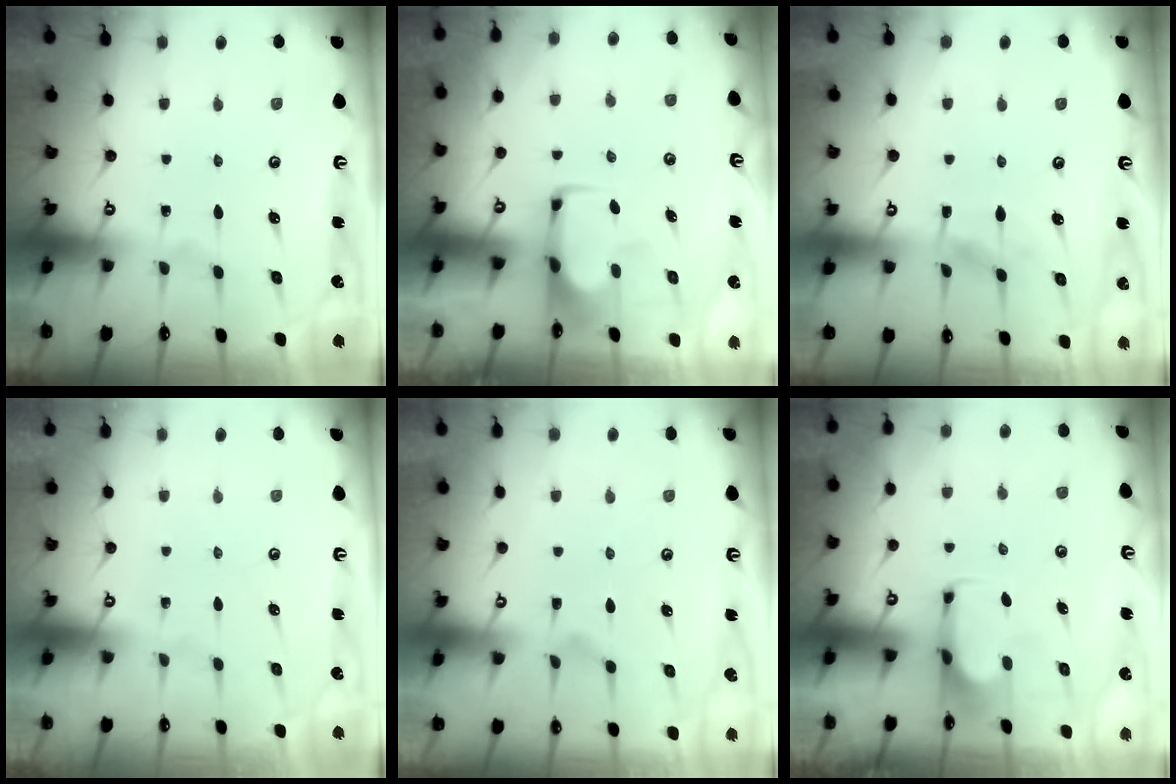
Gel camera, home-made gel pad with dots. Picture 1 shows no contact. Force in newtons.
{"total": 1.8, "press": 1.7, "slide": 0.5}
{"total": 3.7, "press": 3.7, "slide": 0.4}
{"total": 1.5, "press": 1.4, "slide": 0.6}
{"total": 1.3, "press": 0.7, "slide": 1.1}
{"total": 2.1, "press": 1.9, "slide": 0.8}